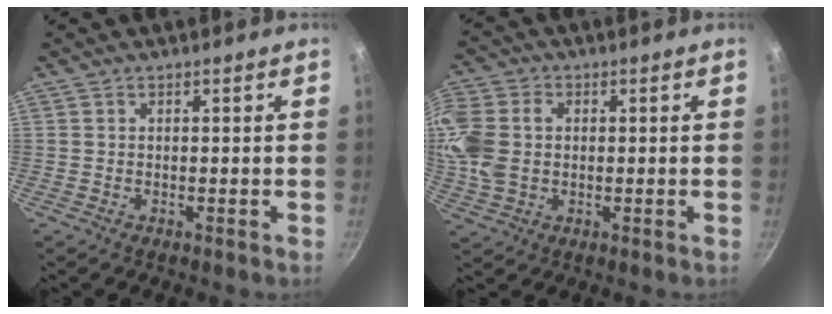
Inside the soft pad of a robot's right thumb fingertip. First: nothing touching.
{"total": 11.6, "force": [0.5, 8.9, 7.4], "torque": [-0.159, 0.003, 0.004]}